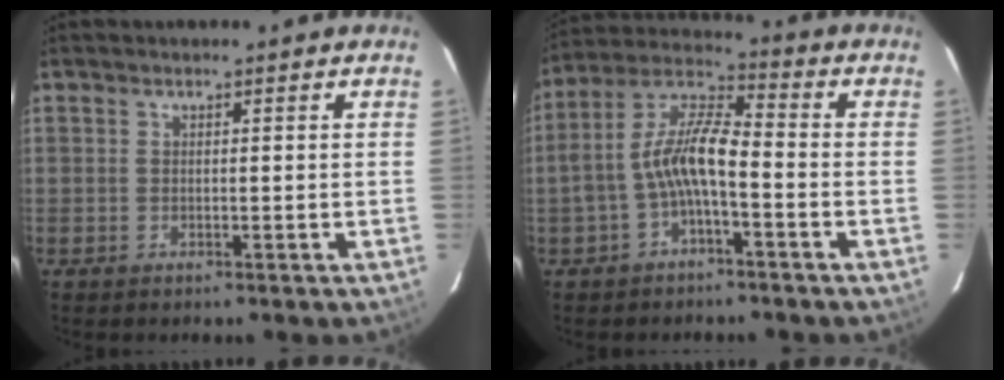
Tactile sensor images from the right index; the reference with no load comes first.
{"total": 9.4, "force": [-3.0, 2.8, 8.4], "torque": [-0.182, 0.016, -0.056]}